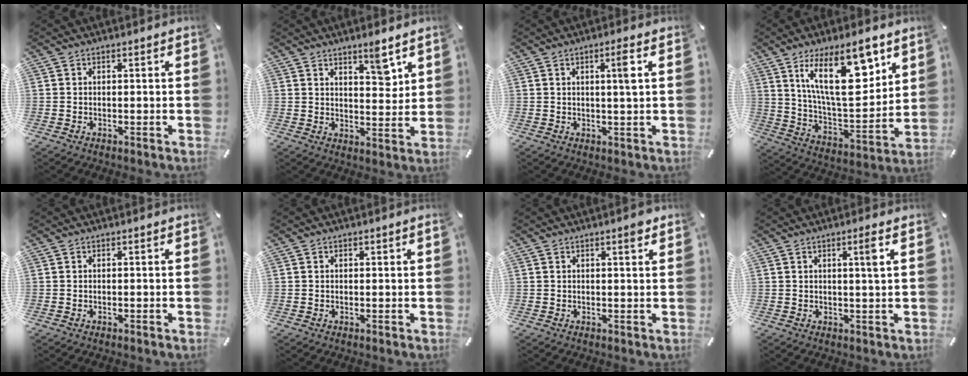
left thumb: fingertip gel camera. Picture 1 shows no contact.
{"total": 6.2, "force": [4.8, 2.1, 3.3], "torque": [-0.030, -0.038, 0.077]}
{"total": 4.0, "force": [1.1, 0.1, 3.9], "torque": [-0.068, -0.004, 0.013]}
{"total": 21.3, "force": [10.8, 9.2, 15.9], "torque": [-0.256, -0.042, 0.176]}
{"total": 0.0}
{"total": 0.5, "force": [0.3, 0.1, 0.4], "torque": [-0.007, 0.001, 0.005]}
{"total": 1.9, "force": [1.3, 0.3, 1.4], "torque": [-0.020, -0.001, 0.020]}
{"total": 3.6, "force": [1.3, 0.0, 3.4], "torque": [-0.060, -0.004, 0.016]}